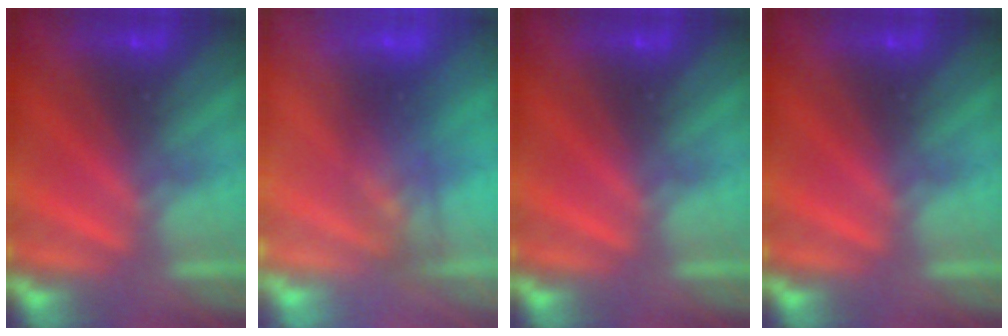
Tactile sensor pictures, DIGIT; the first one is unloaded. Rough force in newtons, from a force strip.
{"total": 2.8}
{"total": 0.0}
{"total": 0.0}